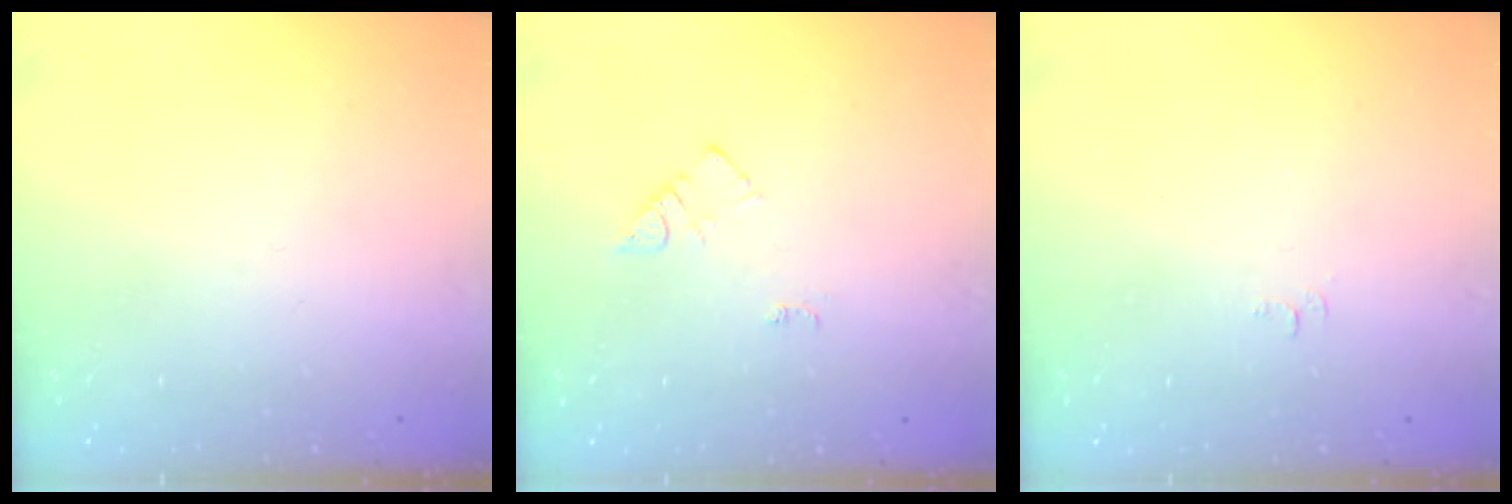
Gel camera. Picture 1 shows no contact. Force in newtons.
{"total": 4.0, "press": 3.9, "slide": 0.6}
{"total": 3.9, "press": 3.8, "slide": 0.3}